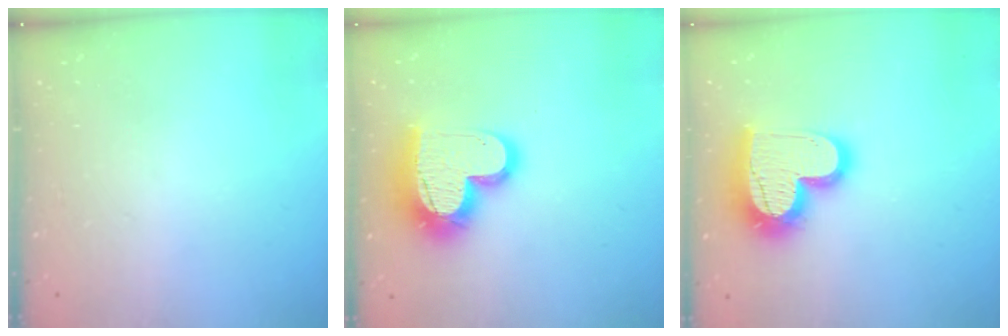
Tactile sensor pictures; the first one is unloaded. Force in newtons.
{"total": 18.3, "press": 18.2, "slide": 1.6}
{"total": 20.1, "press": 20.0, "slide": 1.5}